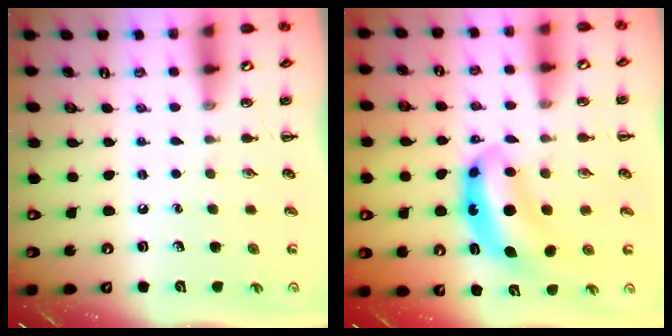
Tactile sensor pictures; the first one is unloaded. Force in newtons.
{"total": 7.9, "press": 7.6, "slide": 1.8}